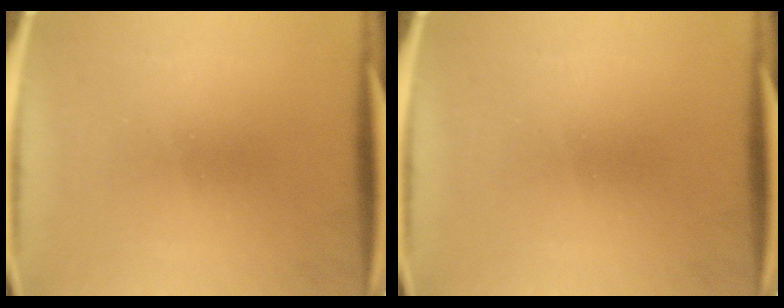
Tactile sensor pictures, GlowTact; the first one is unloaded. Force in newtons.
{"total": 0.0}